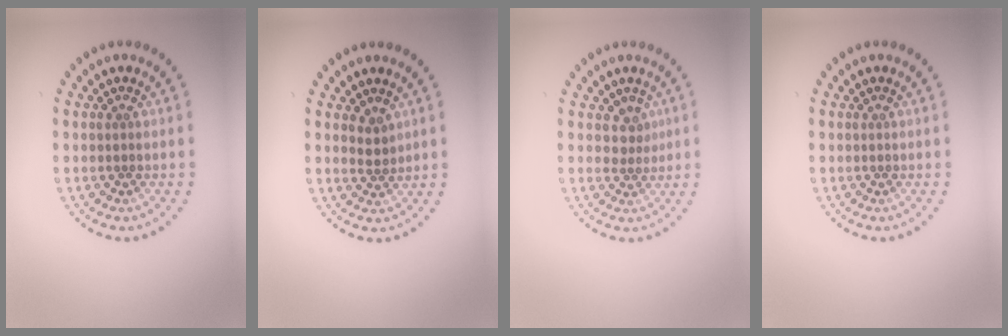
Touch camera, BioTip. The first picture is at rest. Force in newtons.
{"total": 1.3, "press": 1.1, "slide": 0.7}
{"total": 1.7, "press": 1.1, "slide": 1.2}
{"total": 0.0}